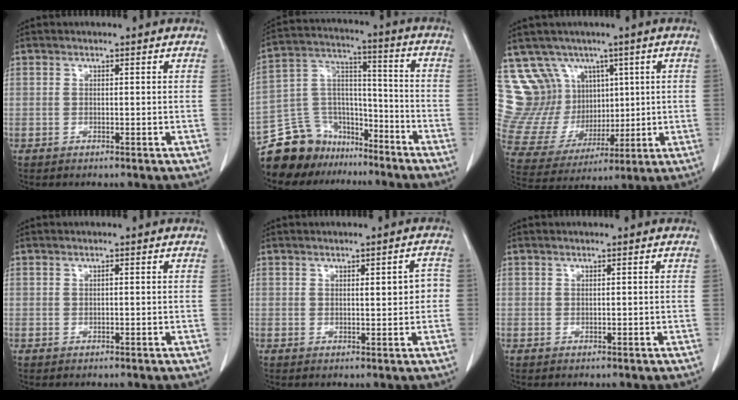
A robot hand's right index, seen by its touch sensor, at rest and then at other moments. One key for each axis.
{"total": 14.9, "fx": -12.4, "fy": 7.8, "fz": 2.3, "tx": -0.051, "ty": 0.072, "tz": -0.216}
{"total": 13.8, "fx": 7.1, "fy": 11.0, "fz": 4.5, "tx": -0.104, "ty": 0.052, "tz": 0.164}
{"total": 0.0}
{"total": 3.4, "fx": 0.4, "fy": 1.1, "fz": 3.2, "tx": -0.037, "ty": 0.009, "tz": 0.006}
{"total": 0.0}